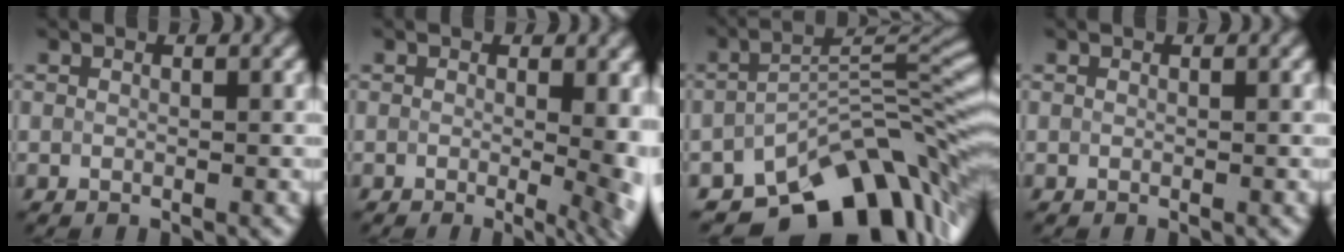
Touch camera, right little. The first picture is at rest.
{"total": 6.7, "force": [0.1, 2.7, 6.2], "torque": [-0.024, 0.010, 0.005]}
{"total": 12.3, "force": [-8.8, 4.8, 7.1], "torque": [-0.092, 0.001, -0.139]}
{"total": 0.0}